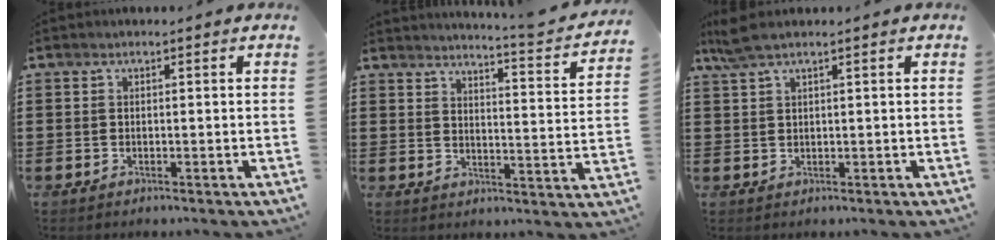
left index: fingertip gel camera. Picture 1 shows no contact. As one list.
[{"total": 4.0, "force": [3.6, -1.1, 1.5], "torque": [-0.040, -0.041, 0.051]}, {"total": 3.2, "force": [1.9, 0.3, 2.5], "torque": [-0.051, 0.001, 0.035]}]